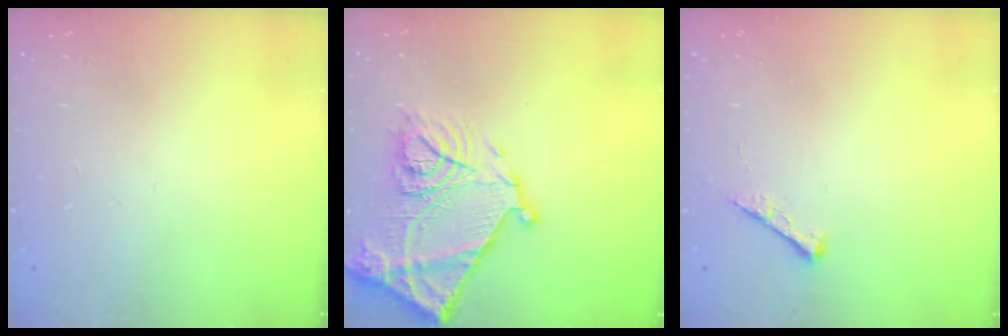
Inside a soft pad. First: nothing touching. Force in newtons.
{"total": 20.6, "press": 20.5, "slide": 1.8}
{"total": 3.9, "press": 3.9, "slide": 0.5}